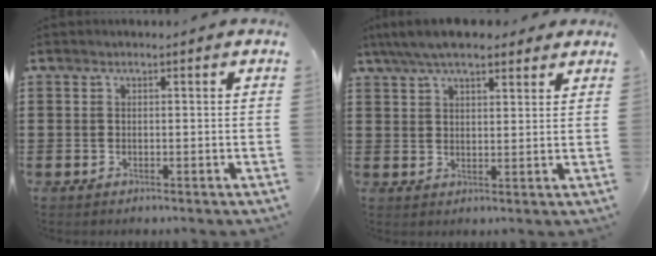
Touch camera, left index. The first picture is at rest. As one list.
[{"total": 6.8, "force": [5.5, 1.9, 3.5], "torque": [-0.082, -0.003, 0.101]}]